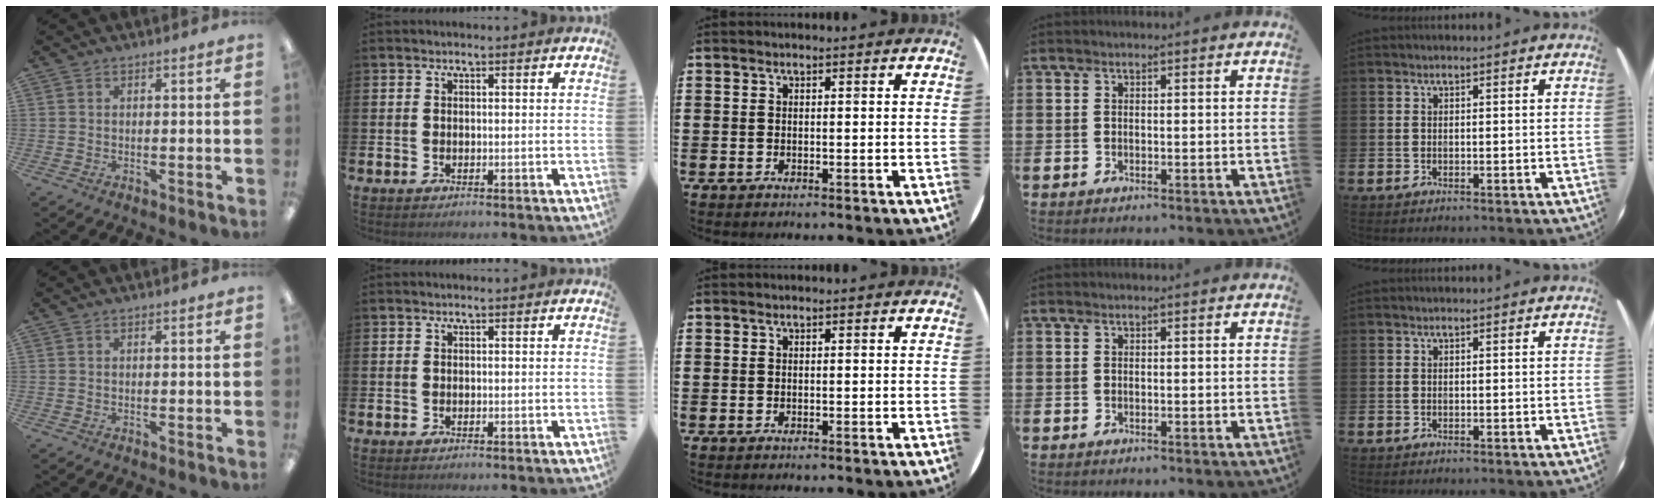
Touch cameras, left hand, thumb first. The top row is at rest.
{}